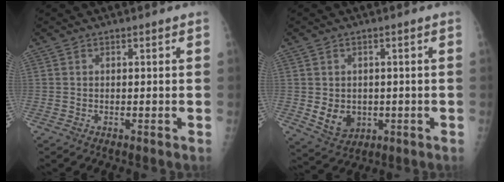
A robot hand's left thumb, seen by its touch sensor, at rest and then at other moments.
{"total": 5.9, "force": [-0.6, 4.9, 3.3], "torque": [-0.034, -0.005, 0.008]}